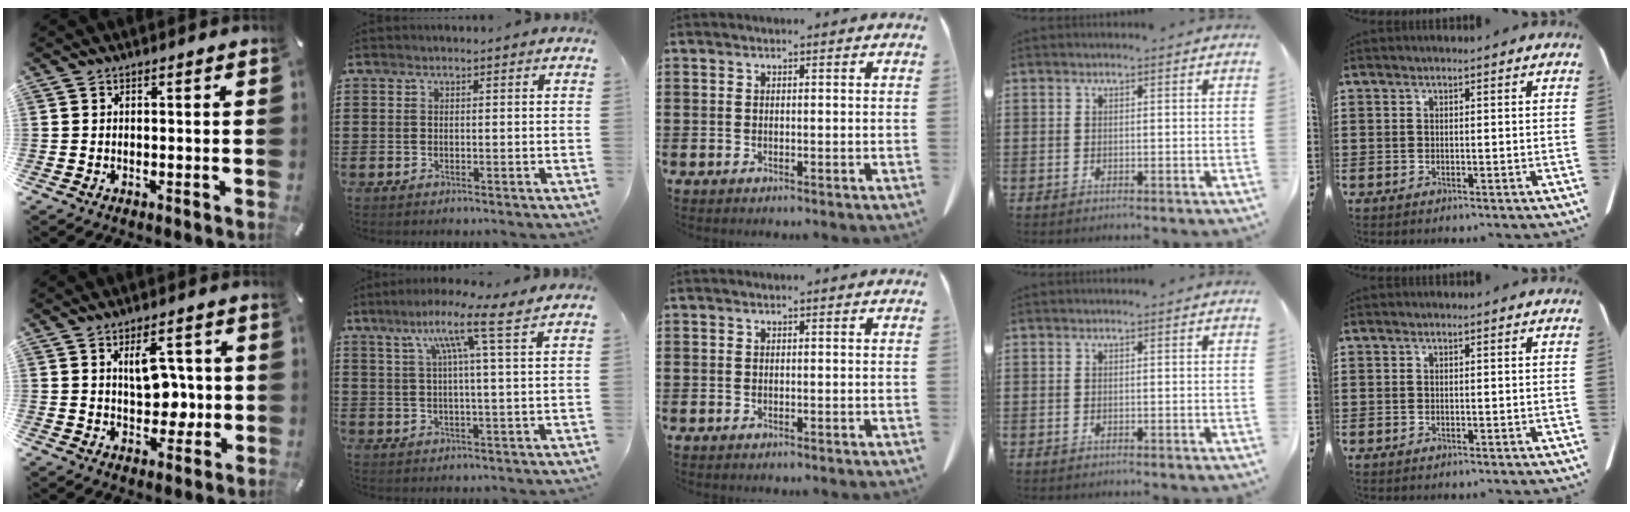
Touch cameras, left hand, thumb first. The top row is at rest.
{"thumb": {"total": 8.8, "force": [1.3, 5.8, 6.5], "torque": [-0.083, 0.000, 0.018]}, "index": {"total": 8.9, "force": [4.5, -0.5, 7.7], "torque": [-0.146, -0.009, 0.067]}}